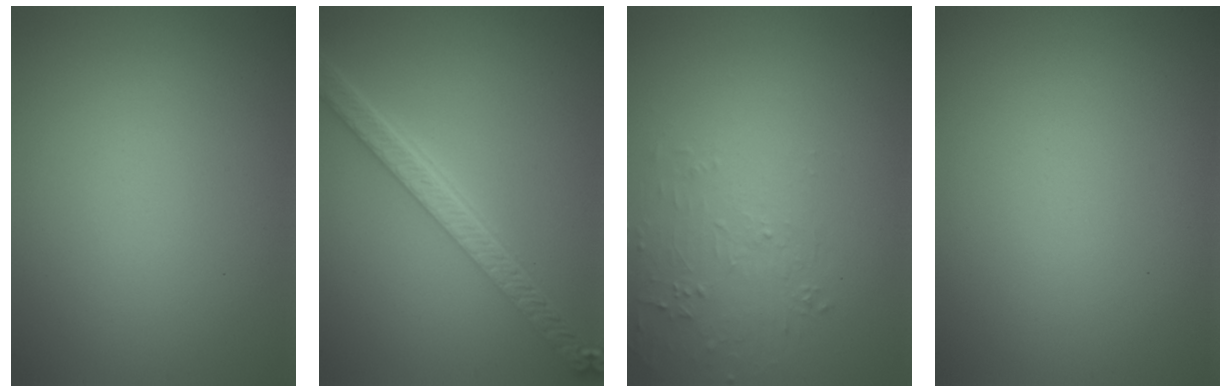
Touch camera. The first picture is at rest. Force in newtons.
{"total": 5.2, "press": 4.1, "slide": 3.3}
{"total": 1.7, "press": 0.5, "slide": 1.7}
{"total": 0.0}